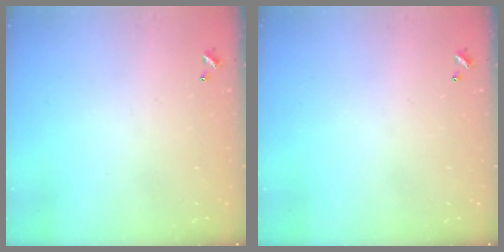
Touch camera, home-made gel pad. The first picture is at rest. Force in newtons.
{"total": 0.0}